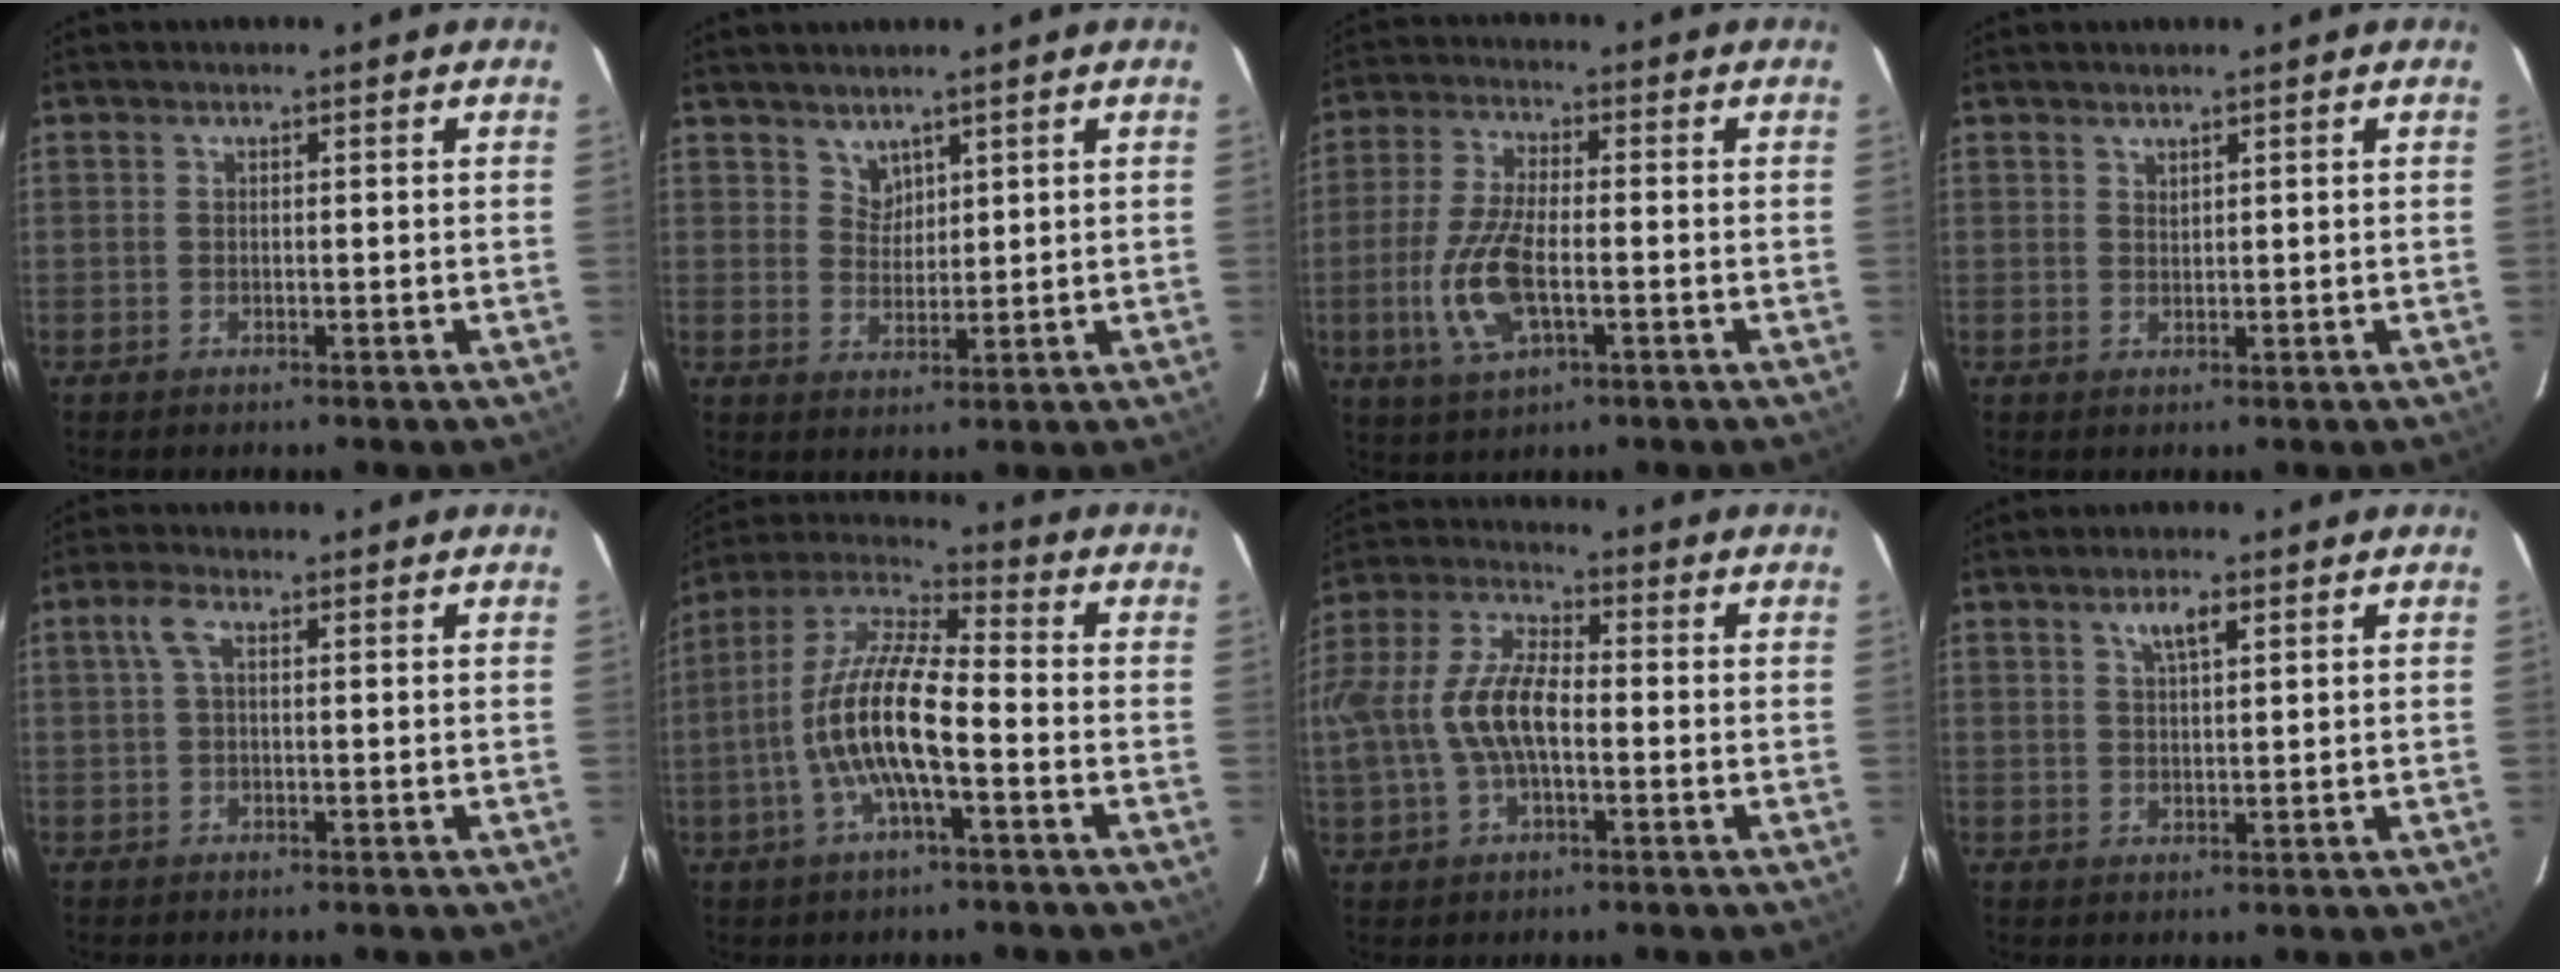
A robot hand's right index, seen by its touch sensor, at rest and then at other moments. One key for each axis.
{"total": 2.9, "fx": 2.4, "fy": 1.7, "fz": 0.3, "tx": 0.004, "ty": 0.006, "tz": 0.046}
{"total": 11.3, "fx": -2.8, "fy": 4.3, "fz": 10.0, "tx": -0.219, "ty": -0.005, "tz": -0.055}
{"total": 0.8, "fx": 0.8, "fy": 0.1, "fz": 0.2, "tx": -0.003, "ty": 0.000, "tz": 0.016}
{"total": 3.0, "fx": 0.7, "fy": 1.2, "fz": 2.7, "tx": -0.058, "ty": 0.011, "tz": 0.013}
{"total": 13.7, "fx": -3.8, "fy": 3.2, "fz": 12.8, "tx": -0.253, "ty": 0.000, "tz": -0.076}
{"total": 13.1, "fx": -1.9, "fy": 6.1, "fz": 11.5, "tx": -0.243, "ty": 0.010, "tz": -0.036}
{"total": 3.4, "fx": 1.9, "fy": 1.0, "fz": 2.7, "tx": -0.047, "ty": 0.006, "tz": 0.034}